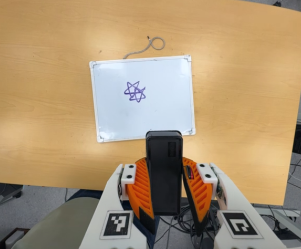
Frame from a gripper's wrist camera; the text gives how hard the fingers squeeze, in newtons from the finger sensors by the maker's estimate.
{"total": 10.2, "left": 8.6, "right": 11.8}